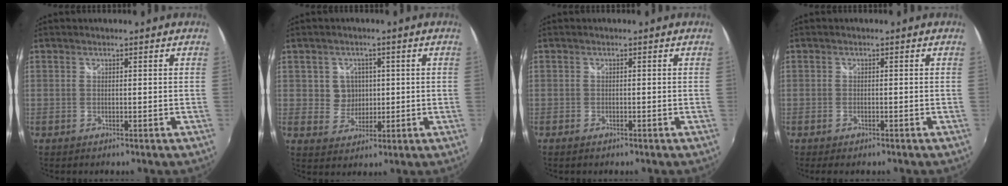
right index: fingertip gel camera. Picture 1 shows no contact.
{"total": 4.8, "force": [0.7, 4.6, 0.9], "torque": [-0.018, 0.013, 0.021]}
{"total": 1.1, "force": [-0.8, 0.5, 0.5], "torque": [-0.012, -0.001, -0.013]}
{"total": 1.6, "force": [-1.2, 0.7, 0.8], "torque": [-0.018, -0.005, -0.021]}